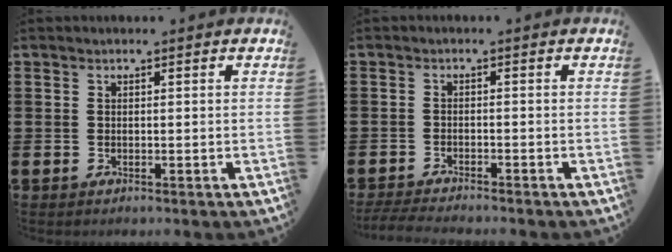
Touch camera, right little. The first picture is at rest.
{"total": 2.1, "force": [-2.0, 0.0, 0.6], "torque": [-0.009, 0.003, -0.039]}